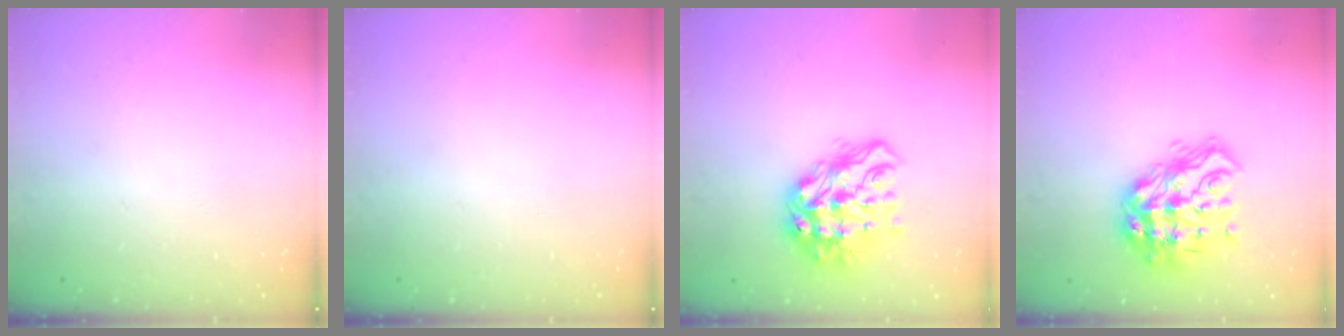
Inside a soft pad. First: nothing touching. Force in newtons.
{"total": 0.0}
{"total": 15.4, "press": 15.4, "slide": 1.5}
{"total": 18.0, "press": 18.0, "slide": 1.8}